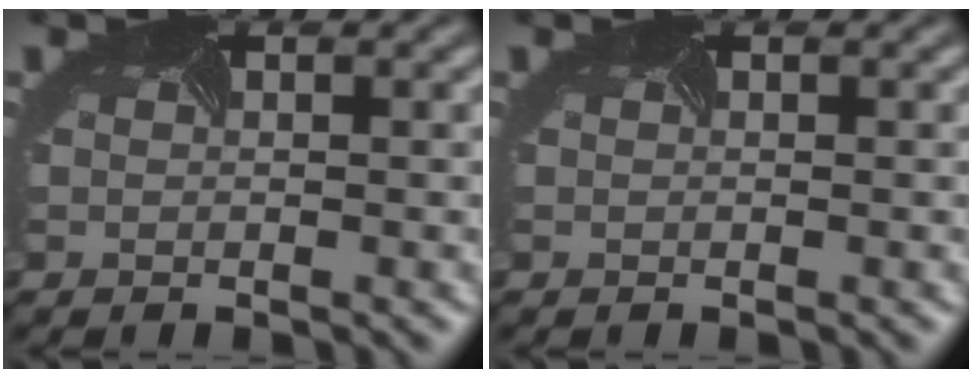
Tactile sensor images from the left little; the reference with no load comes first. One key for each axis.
{"total": 0.0}